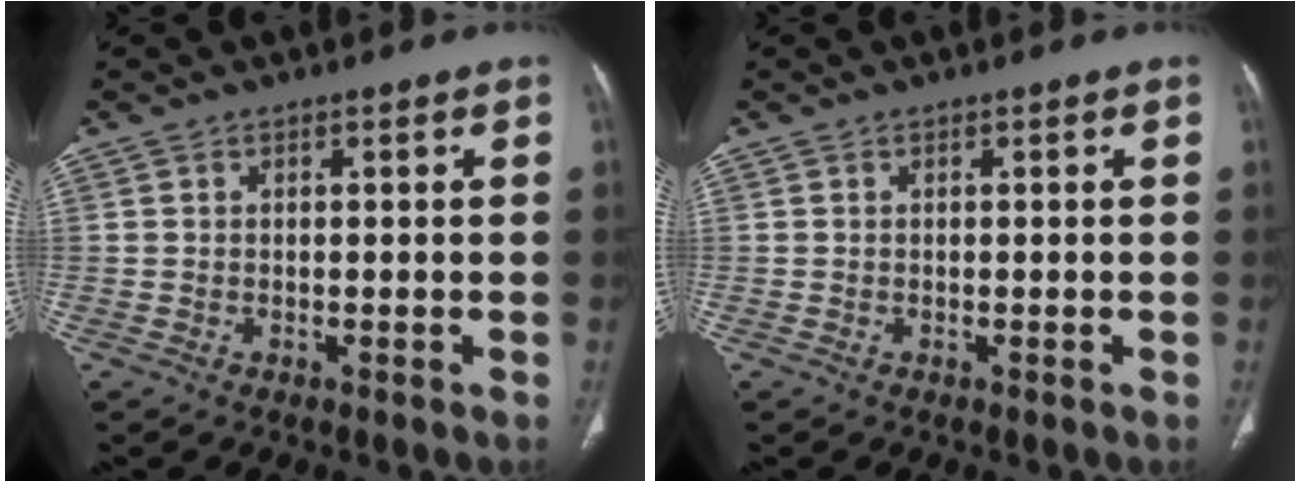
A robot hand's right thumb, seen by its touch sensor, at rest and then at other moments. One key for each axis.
{"total": 0.0}